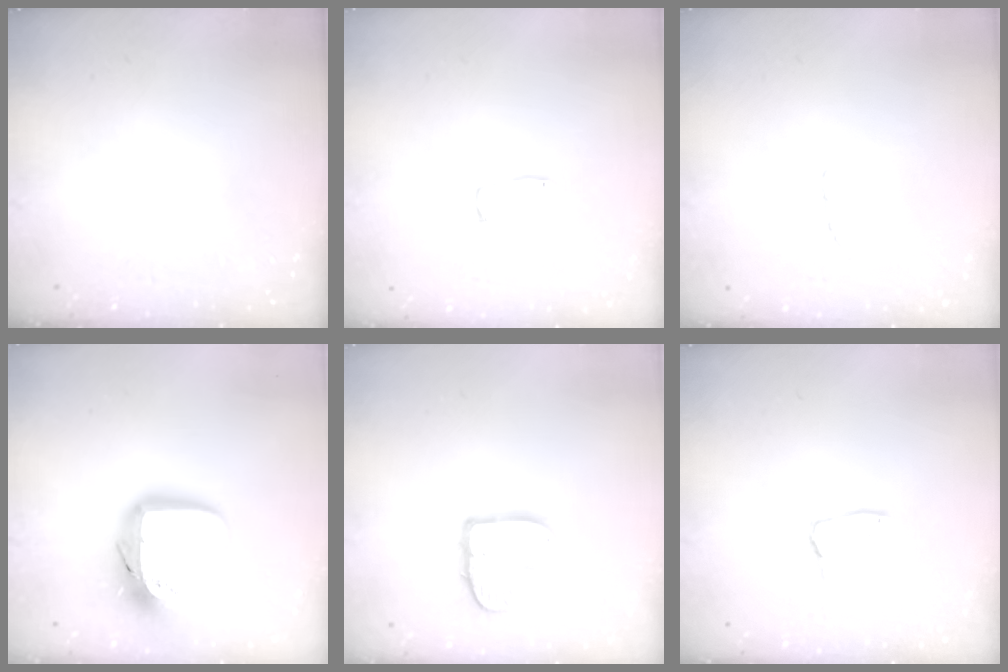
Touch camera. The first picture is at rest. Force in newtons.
{"total": 4.5, "press": 4.5, "slide": 0.2}
{"total": 3.1, "press": 3.0, "slide": 0.3}
{"total": 18.0, "press": 17.9, "slide": 1.2}
{"total": 11.3, "press": 11.3, "slide": 0.7}
{"total": 3.0, "press": 3.0, "slide": 0.2}